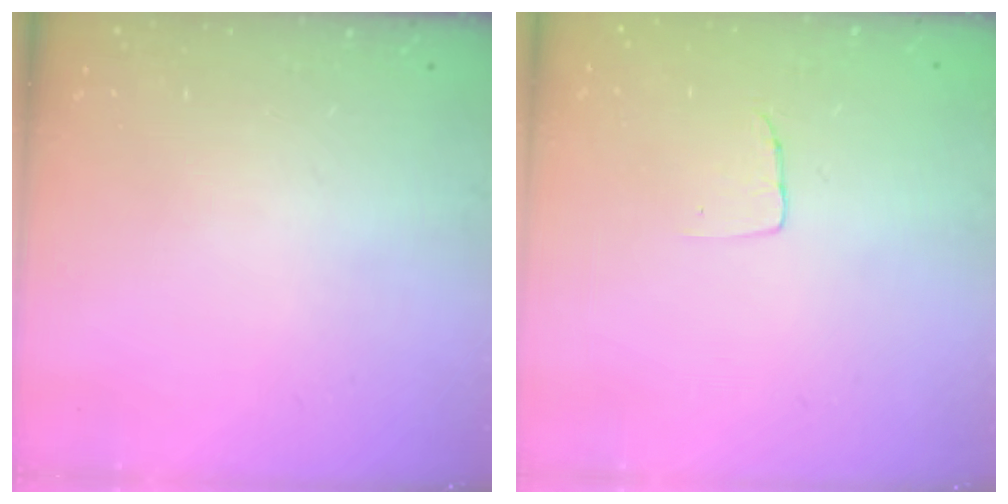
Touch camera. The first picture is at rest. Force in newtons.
{"total": 2.9, "press": 2.9, "slide": 0.1}